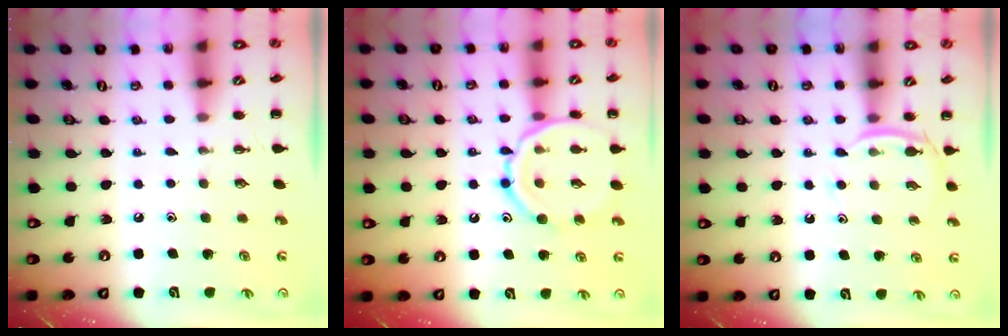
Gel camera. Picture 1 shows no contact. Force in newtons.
{"total": 12.7, "press": 12.6, "slide": 0.8}
{"total": 4.7, "press": 4.5, "slide": 1.4}